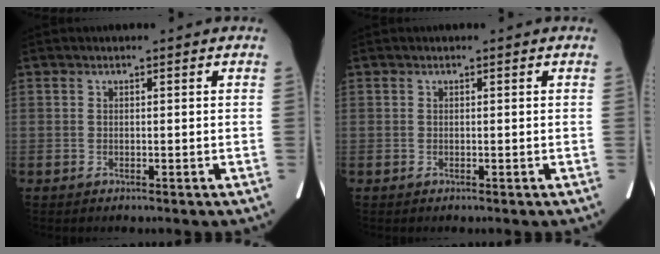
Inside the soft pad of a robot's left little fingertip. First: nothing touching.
{"total": 0.0}